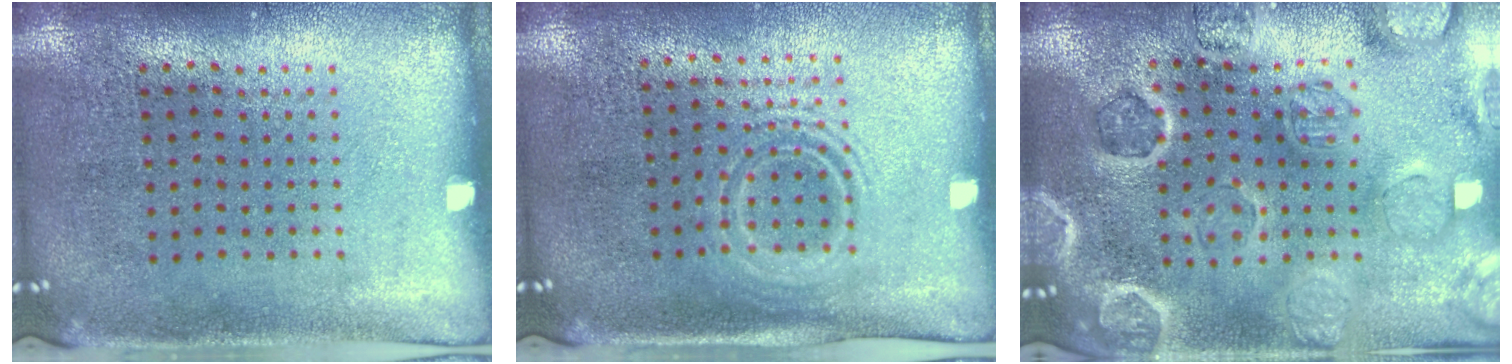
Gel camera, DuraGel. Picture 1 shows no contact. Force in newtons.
{"total": 1.4, "press": 1.2, "slide": 0.7}
{"total": 2.5, "press": 2.5, "slide": 0.3}